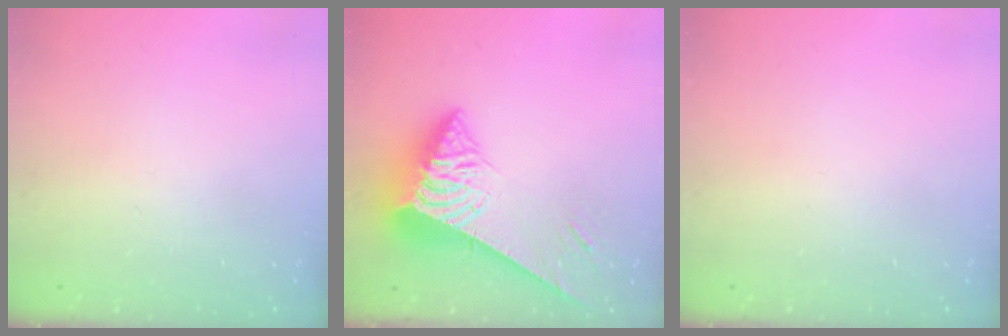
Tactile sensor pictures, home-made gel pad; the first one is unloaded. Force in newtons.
{"total": 9.8, "press": 9.7, "slide": 1.1}
{"total": 0.0}